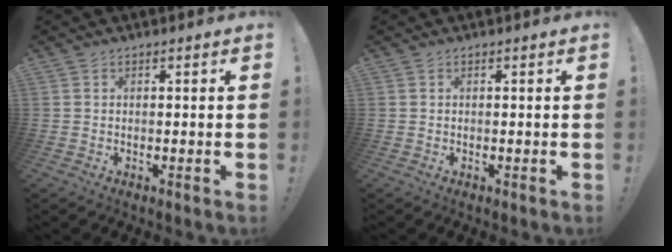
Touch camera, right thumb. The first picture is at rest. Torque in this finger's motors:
{"motor_torque": [-0.02, 0.02, 0.00, 0.00, 0.00]}